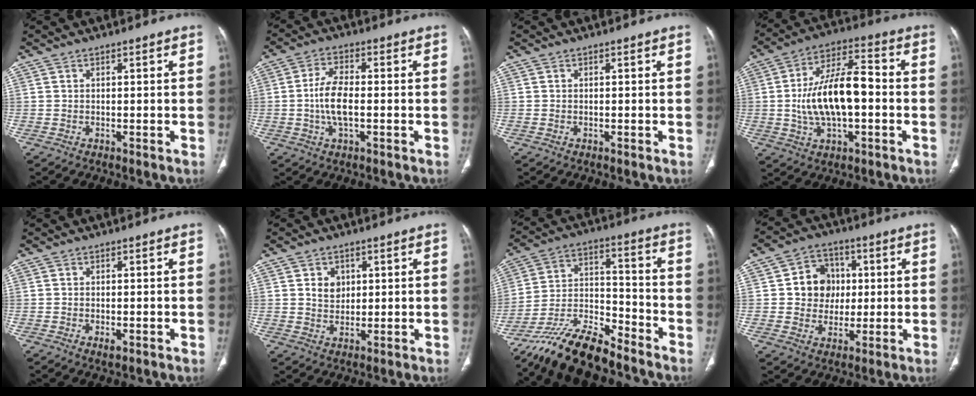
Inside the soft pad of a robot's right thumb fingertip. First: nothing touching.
{"total": 7.1, "force": [-0.9, 3.0, 6.4], "torque": [-0.134, 0.007, -0.020]}
{"total": 0.0}
{"total": 16.0, "force": [-1.3, 7.4, 14.1], "torque": [-0.251, 0.029, -0.025]}
{"total": 1.7, "force": [-0.6, 0.8, 1.3], "torque": [-0.023, -0.001, -0.007]}
{"total": 4.1, "force": [1.3, 3.3, 2.1], "torque": [-0.015, -0.007, 0.025]}
{"total": 14.9, "force": [-12.9, 4.0, 6.3], "torque": [-0.109, 0.077, -0.238]}
{"total": 9.7, "force": [1.0, 8.7, 4.3], "torque": [-0.020, 0.006, 0.014]}